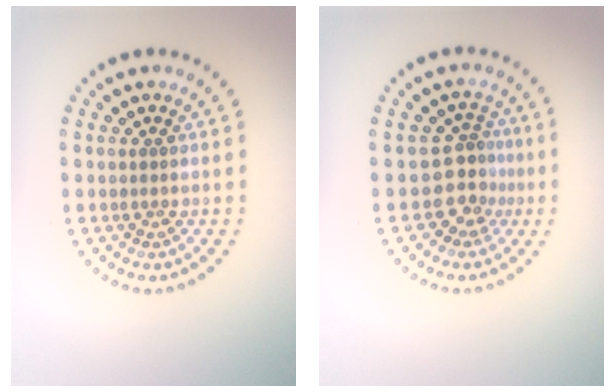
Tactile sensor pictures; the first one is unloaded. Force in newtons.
{"total": 3.0, "press": 2.0, "slide": 2.2}